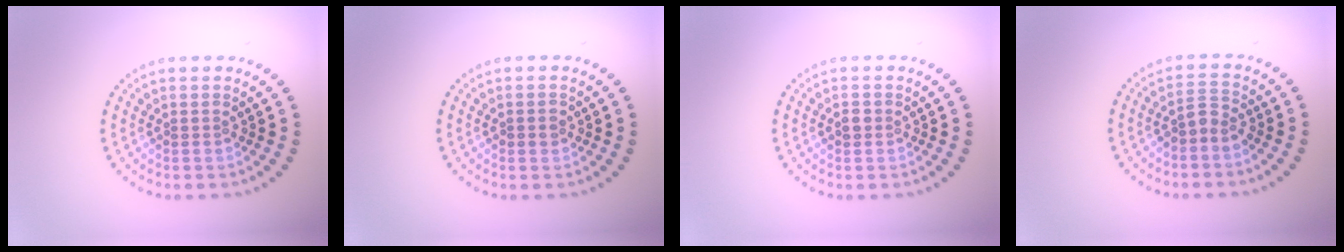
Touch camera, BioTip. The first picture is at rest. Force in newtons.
{"total": 1.1, "press": 1.1, "slide": 0.2}
{"total": 1.0, "press": 1.0, "slide": 0.3}
{"total": 1.9, "press": 1.5, "slide": 1.2}